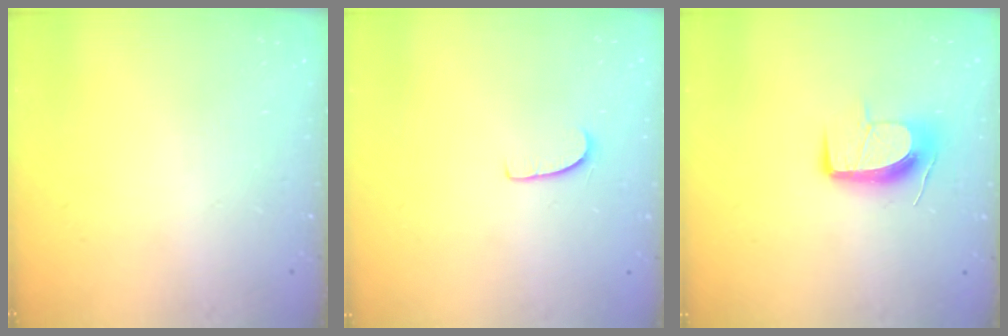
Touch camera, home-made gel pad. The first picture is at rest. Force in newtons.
{"total": 5.7, "press": 5.7, "slide": 0.3}
{"total": 10.9, "press": 10.9, "slide": 0.2}